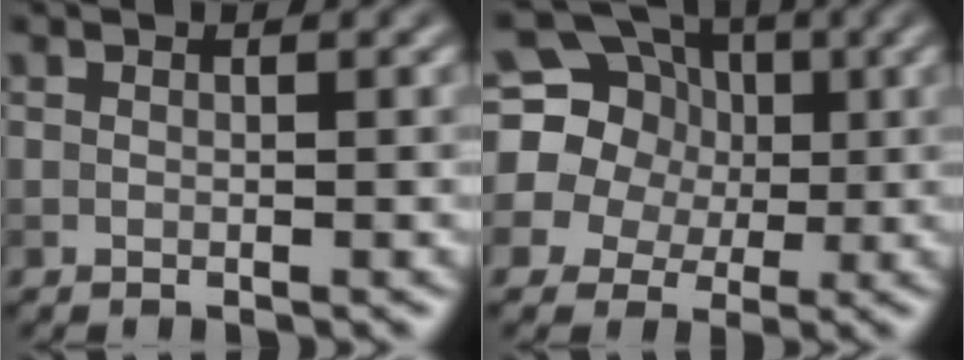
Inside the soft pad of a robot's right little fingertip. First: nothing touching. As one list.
[{"total": 15.6, "force": [4.1, 13.9, 5.7], "torque": [-0.148, 0.043, 0.045]}]